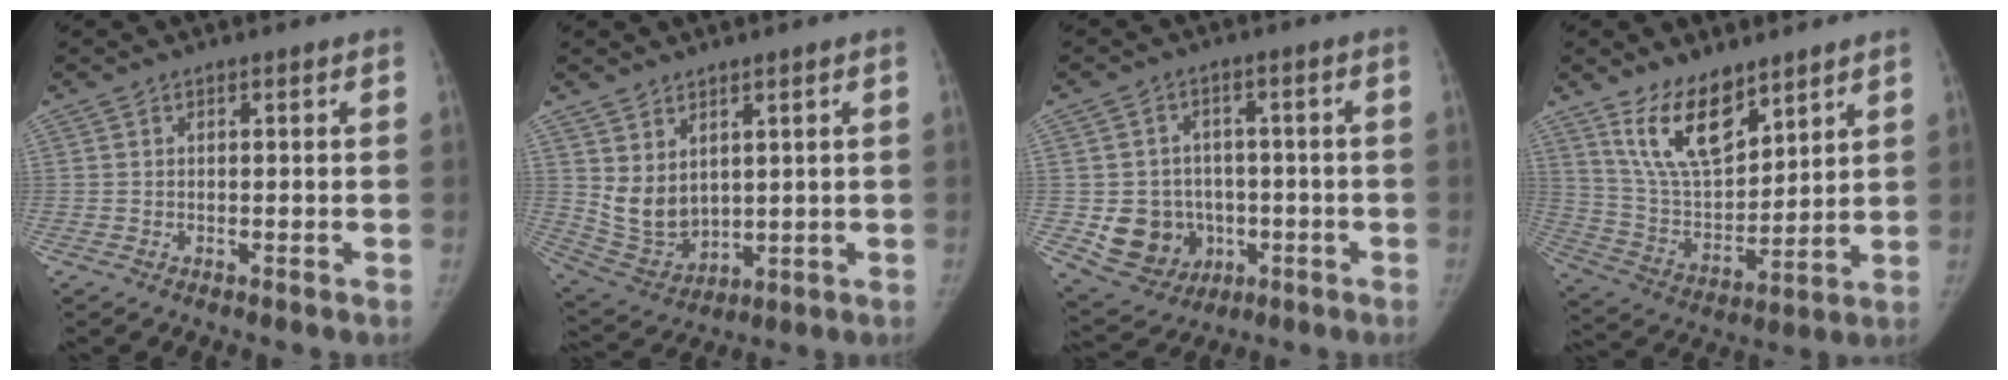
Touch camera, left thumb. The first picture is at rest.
{"total": 7.6, "force": [2.7, 5.3, 4.7], "torque": [-0.066, -0.026, 0.075]}
{"total": 11.2, "force": [-2.2, 10.1, 4.4], "torque": [-0.045, 0.010, -0.019]}
{"total": 14.2, "force": [9.5, 6.6, 8.3], "torque": [-0.115, -0.063, 0.192]}